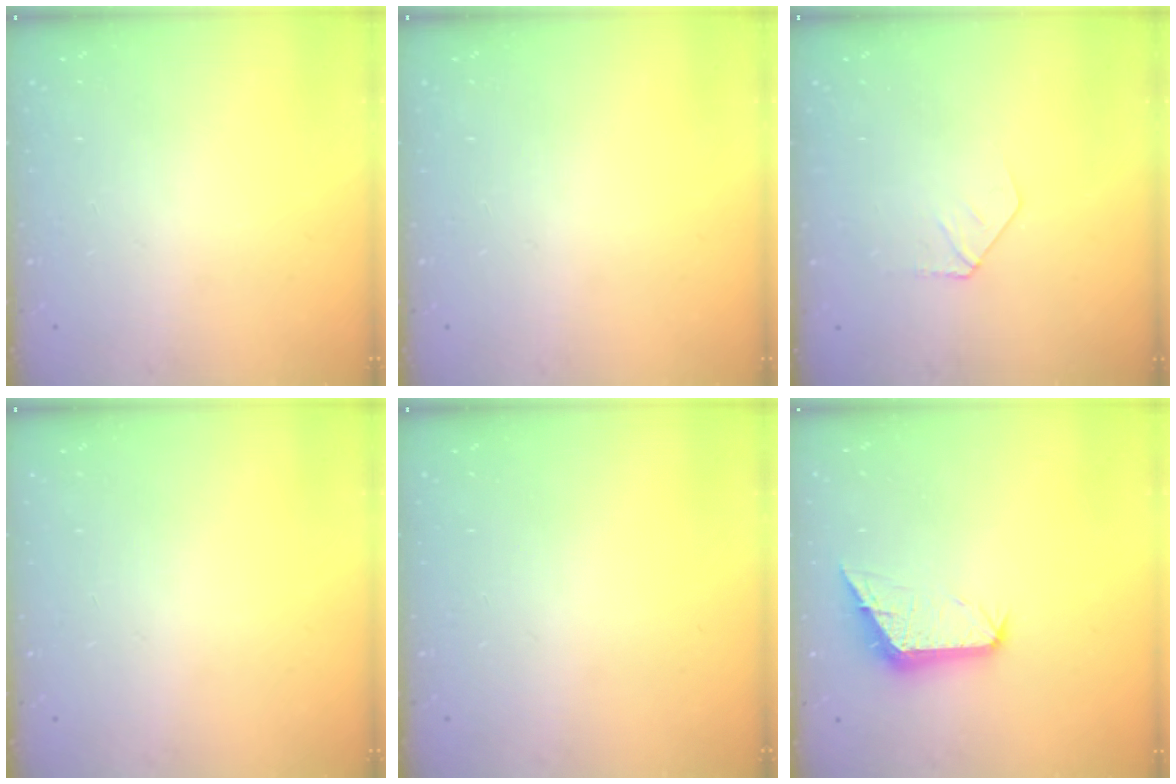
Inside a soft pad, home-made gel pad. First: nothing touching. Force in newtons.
{"total": 0.0}
{"total": 4.1, "press": 4.1, "slide": 0.3}
{"total": 0.0}
{"total": 0.0}
{"total": 10.9, "press": 10.9, "slide": 0.3}